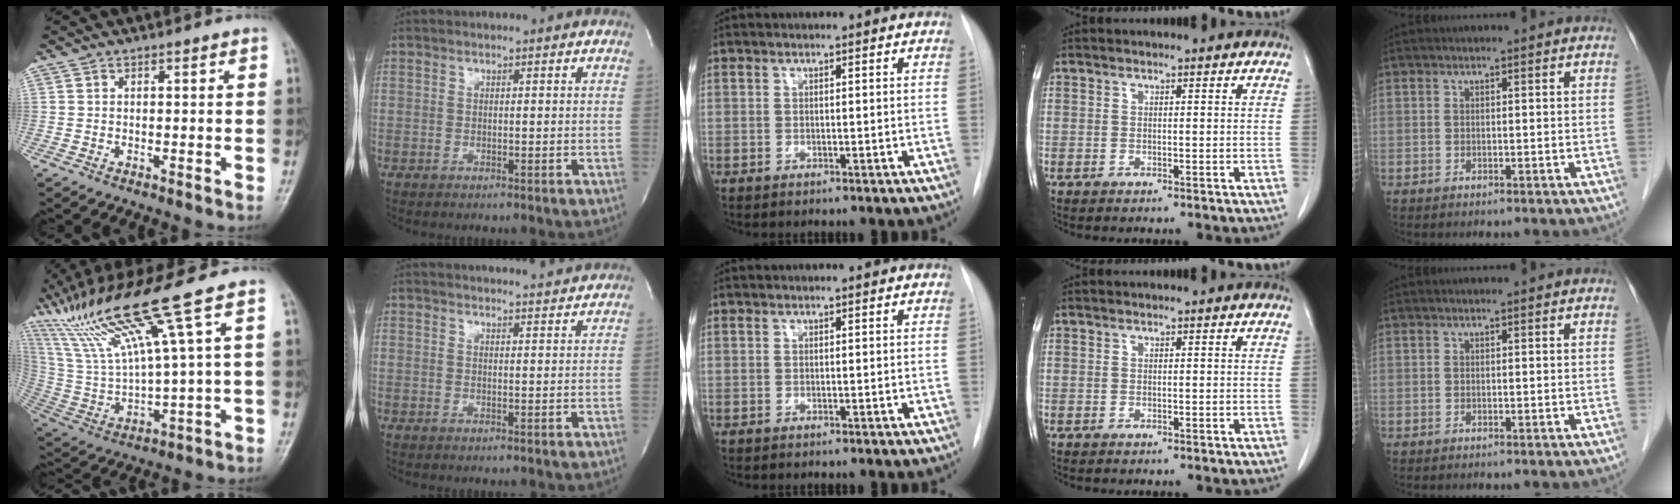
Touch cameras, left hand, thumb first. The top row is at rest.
{"thumb": {"total": 18.0, "force": [11.0, -0.1, 14.3], "torque": [-0.284, -0.029, 0.212]}, "index": {"total": 9.1, "force": [8.9, 0.6, 1.7], "torque": [-0.020, 0.007, 0.101]}}